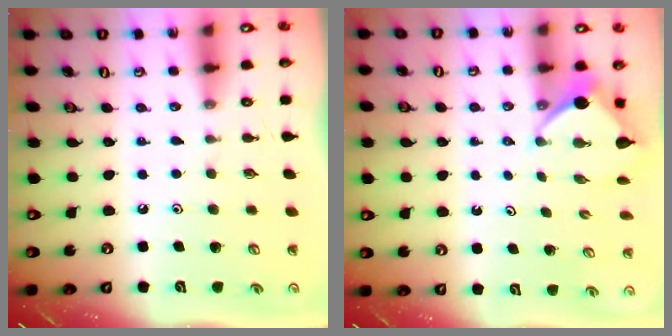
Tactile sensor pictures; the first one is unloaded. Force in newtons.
{"total": 5.4, "press": 5.4, "slide": 0.1}